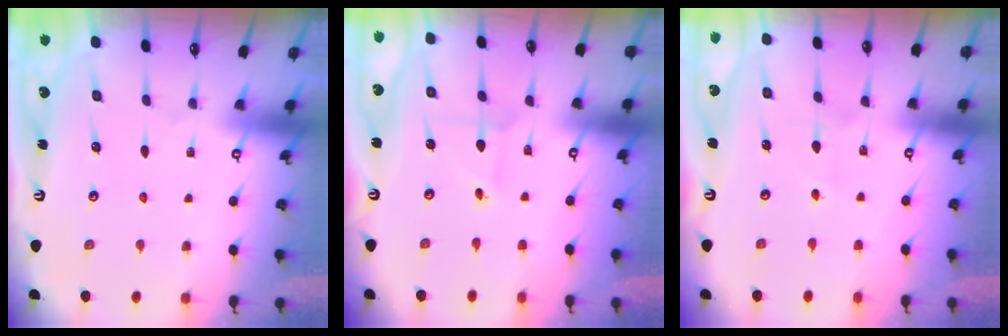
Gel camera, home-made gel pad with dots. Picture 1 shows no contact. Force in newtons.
{"total": 2.5, "press": 2.4, "slide": 0.2}
{"total": 2.7, "press": 2.6, "slide": 0.3}